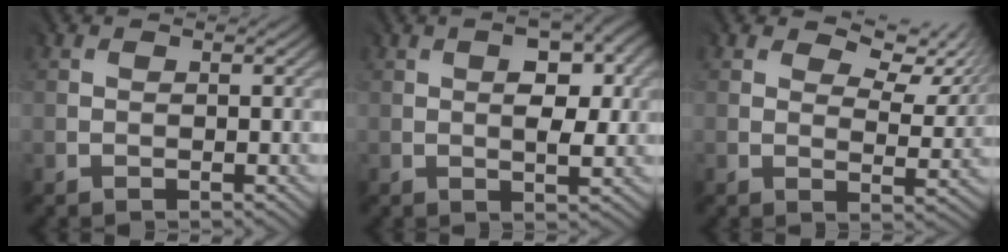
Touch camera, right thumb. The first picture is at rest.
{"total": 4.6, "force": [0.7, 2.1, 4.1], "torque": [-0.064, -0.003, 0.013]}
{"total": 6.1, "force": [3.3, 2.9, 4.2], "torque": [-0.067, -0.004, 0.056]}